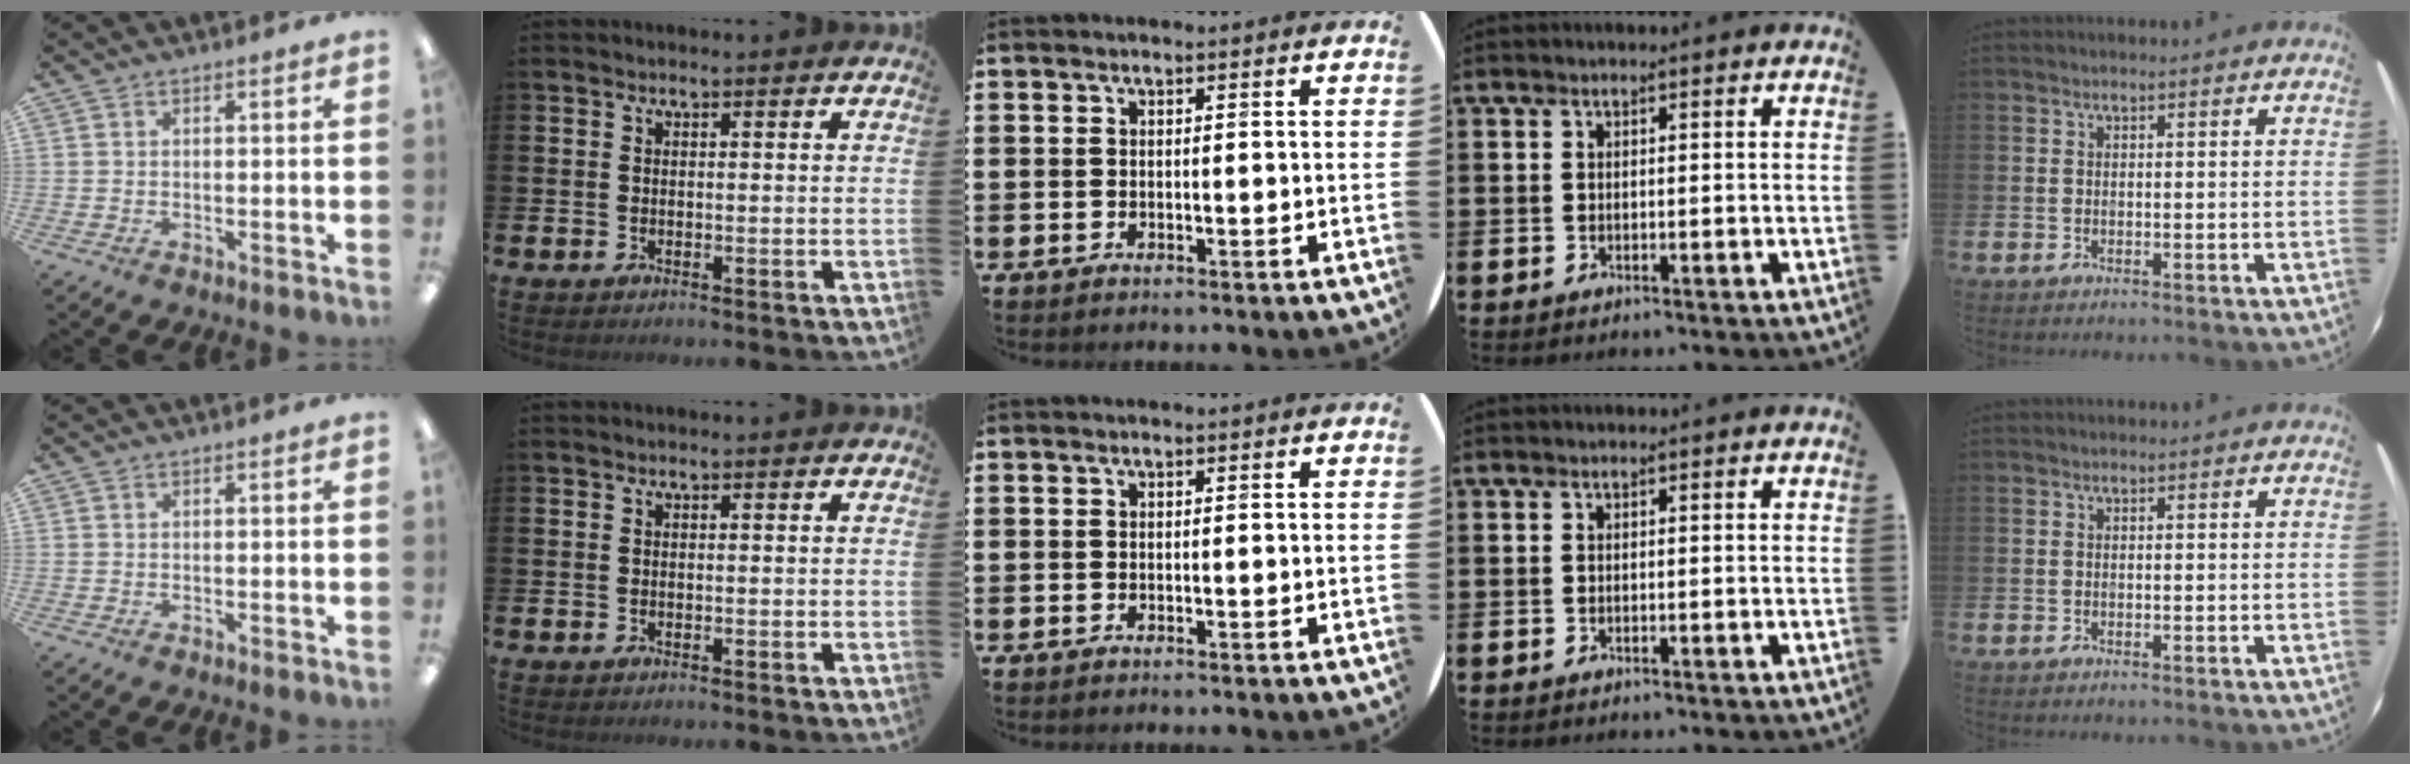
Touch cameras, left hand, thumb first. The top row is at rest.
{}